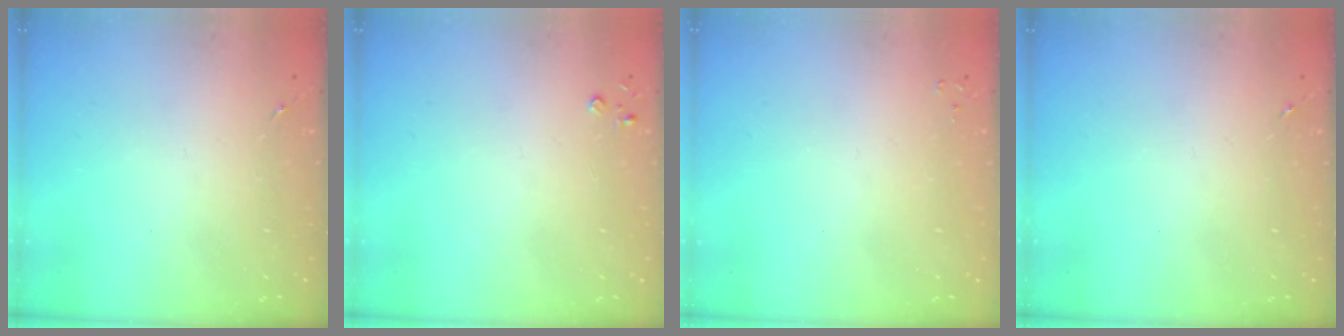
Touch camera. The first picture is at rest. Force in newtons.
{"total": 2.2, "press": 2.2, "slide": 0.3}
{"total": 2.0, "press": 2.0, "slide": 0.3}
{"total": 0.0}